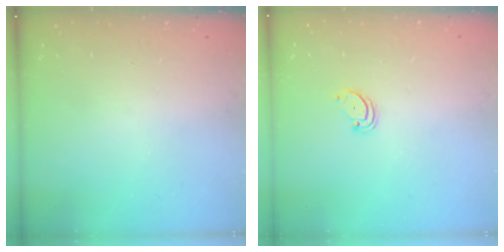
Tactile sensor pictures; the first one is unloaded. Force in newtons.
{"total": 1.5, "press": 1.5, "slide": 0.2}